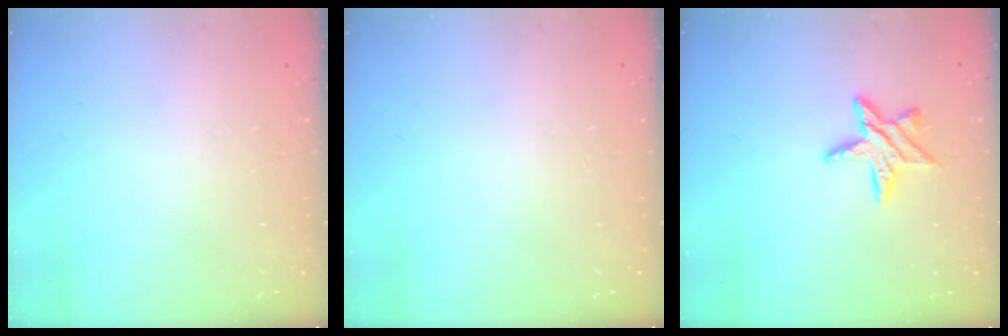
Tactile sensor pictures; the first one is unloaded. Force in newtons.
{"total": 0.0}
{"total": 10.0, "press": 10.0, "slide": 0.6}